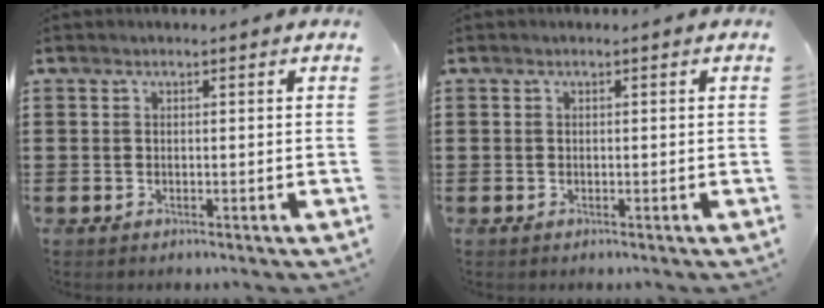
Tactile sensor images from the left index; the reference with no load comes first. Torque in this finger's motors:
{"motor_torque": [0.00, 0.00, 0.00, 0.00]}